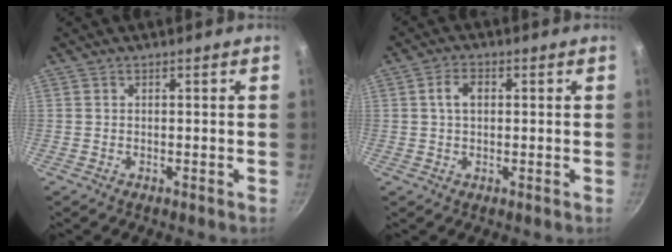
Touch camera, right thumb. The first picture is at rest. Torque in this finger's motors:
{"motor_torque": [0.30, 1.65, 0.74, -0.02, 0.25]}